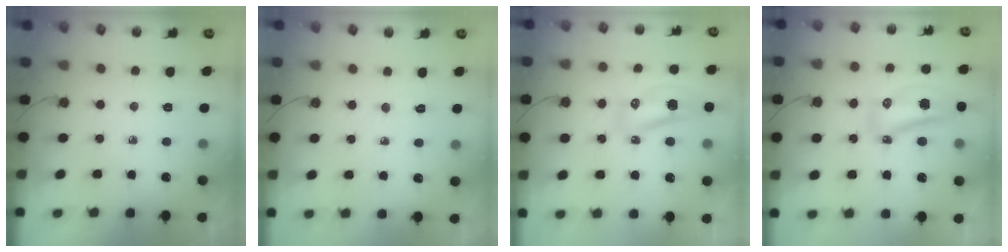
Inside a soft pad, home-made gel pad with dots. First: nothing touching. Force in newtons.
{"total": 2.5, "press": 2.5, "slide": 0.3}
{"total": 11.2, "press": 9.6, "slide": 5.7}
{"total": 16.8, "press": 13.2, "slide": 10.4}